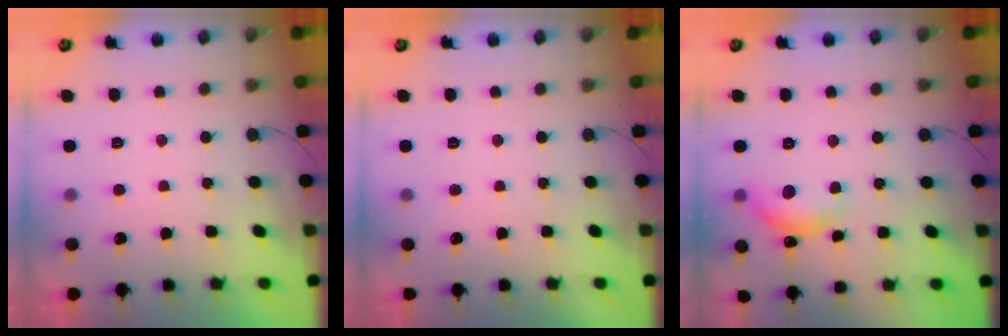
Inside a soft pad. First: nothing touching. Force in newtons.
{"total": 0.0}
{"total": 12.0, "press": 11.9, "slide": 0.8}